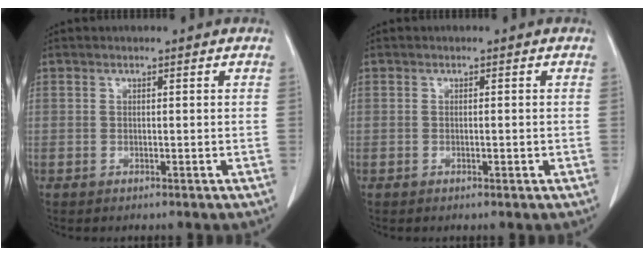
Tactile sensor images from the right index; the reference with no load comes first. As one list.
[{"total": 0.5, "force": [-0.1, 0.2, 0.5], "torque": [-0.008, -0.001, 0.000]}]